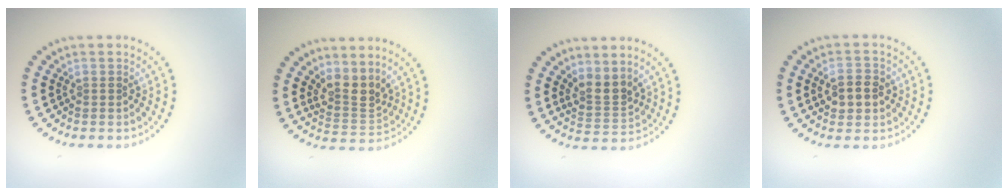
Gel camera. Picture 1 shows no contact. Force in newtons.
{"total": 2.9, "press": 2.2, "slide": 1.9}
{"total": 2.6, "press": 2.0, "slide": 1.7}
{"total": 2.9, "press": 2.9, "slide": 0.2}